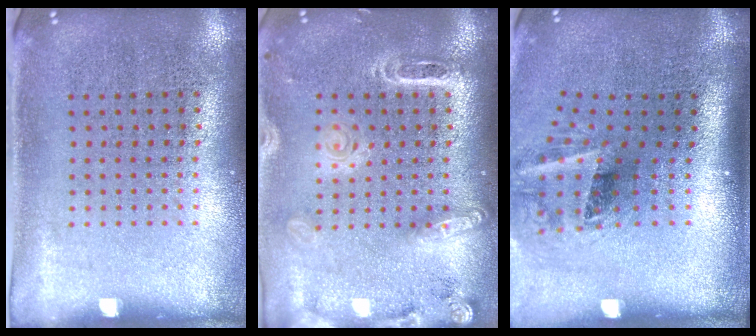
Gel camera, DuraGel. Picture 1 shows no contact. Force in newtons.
{"total": 2.1, "press": 1.8, "slide": 1.0}
{"total": 2.0, "press": 1.2, "slide": 1.6}